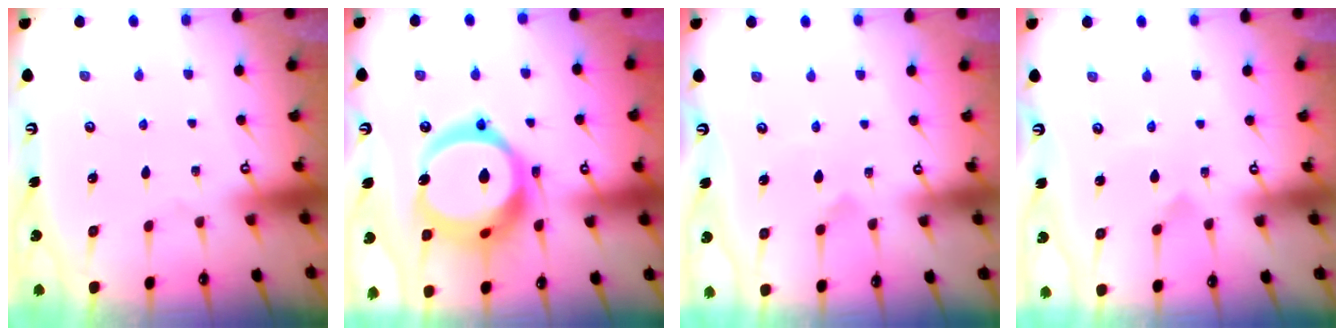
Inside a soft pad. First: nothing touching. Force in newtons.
{"total": 21.8, "press": 21.7, "slide": 2.3}
{"total": 4.2, "press": 4.2, "slide": 0.4}
{"total": 2.7, "press": 2.7, "slide": 0.1}